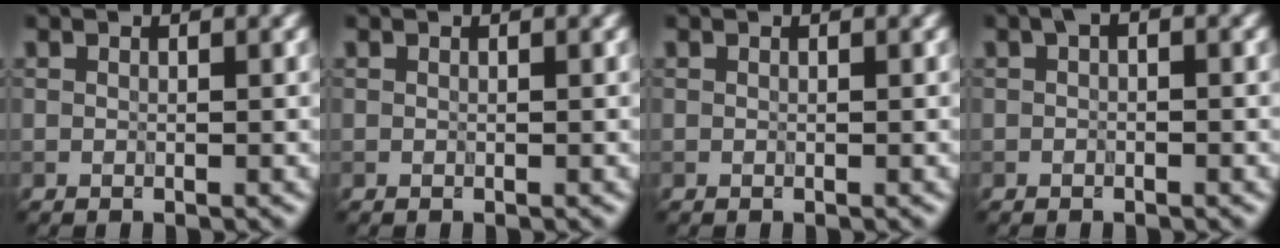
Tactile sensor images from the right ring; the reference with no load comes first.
{"total": 0.0}
{"total": 0.0}
{"total": 0.9, "force": [0.0, 0.4, 0.8], "torque": [-0.012, 0.004, 0.000]}